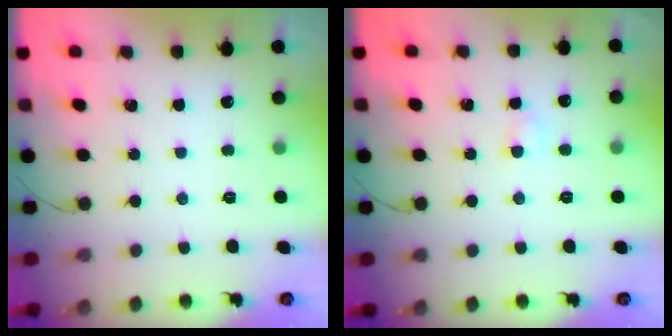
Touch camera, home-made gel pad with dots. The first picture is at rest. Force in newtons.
{"total": 2.7, "press": 2.5, "slide": 1.0}